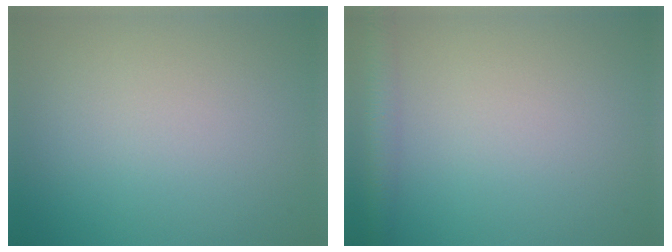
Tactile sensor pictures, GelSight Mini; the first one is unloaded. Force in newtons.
{"total": 2.6, "press": 2.6, "slide": 0.1}